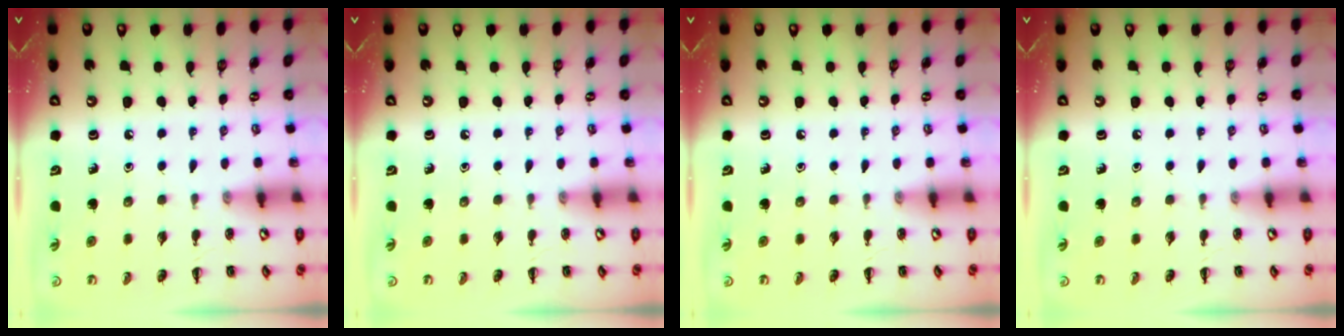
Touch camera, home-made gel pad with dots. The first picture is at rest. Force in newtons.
{"total": 0.0}
{"total": 0.0}
{"total": 0.0}